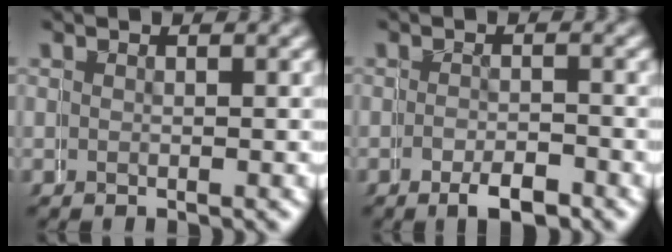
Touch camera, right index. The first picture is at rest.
{"total": 2.6, "force": [-1.9, 1.0, 1.6], "torque": [-0.013, 0.002, -0.036]}